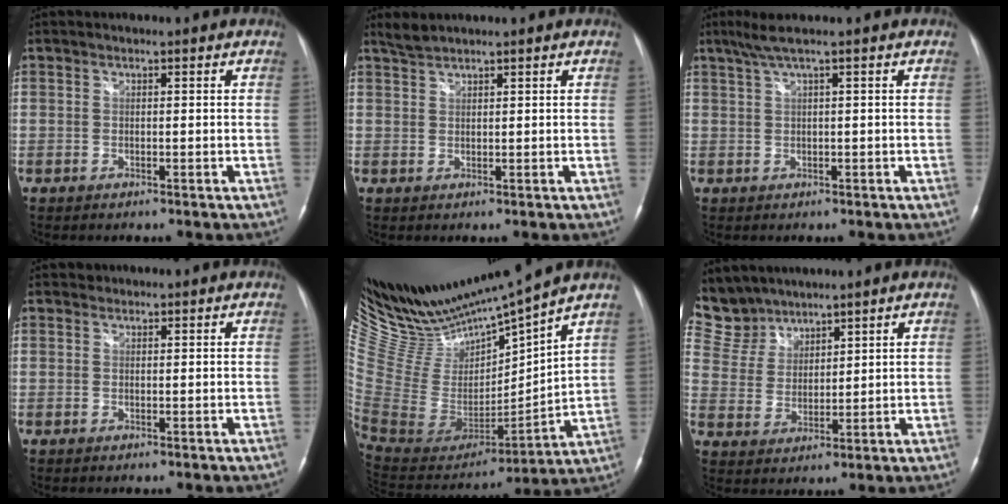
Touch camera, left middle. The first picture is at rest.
{"total": 1.9, "force": [1.9, -0.2, 0.4], "torque": [-0.011, 0.009, 0.043]}
{"total": 3.1, "force": [1.8, -0.4, 2.6], "torque": [-0.066, 0.019, 0.041]}
{"total": 0.6, "force": [0.5, 0.3, -0.1], "torque": [0.002, 0.000, 0.008]}
{"total": 19.7, "force": [18.2, 0.6, 7.5], "torque": [-0.160, -0.039, 0.362]}
{"total": 7.9, "force": [7.3, 3.1, -0.1], "torque": [-0.006, 0.013, 0.160]}